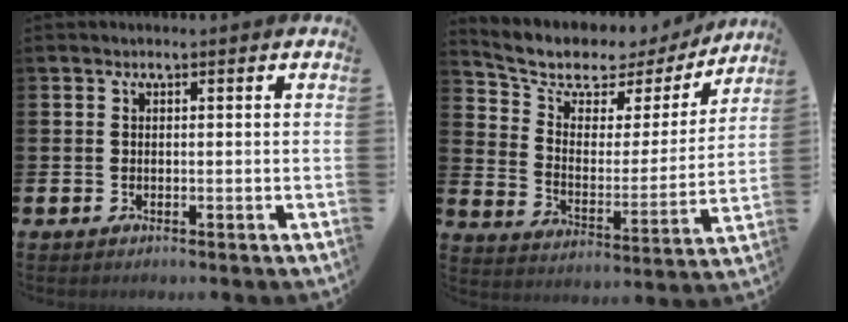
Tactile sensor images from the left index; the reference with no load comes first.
{"total": 7.4, "force": [6.2, 3.6, 1.9], "torque": [-0.081, -0.039, 0.104]}